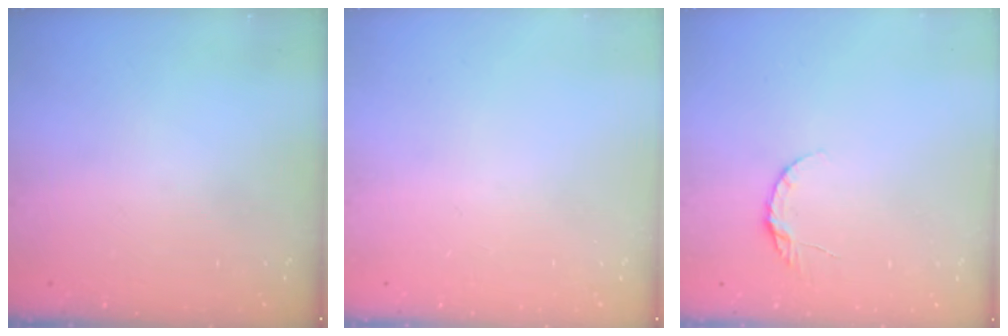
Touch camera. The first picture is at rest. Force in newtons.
{"total": 0.0}
{"total": 4.1, "press": 4.1, "slide": 0.5}